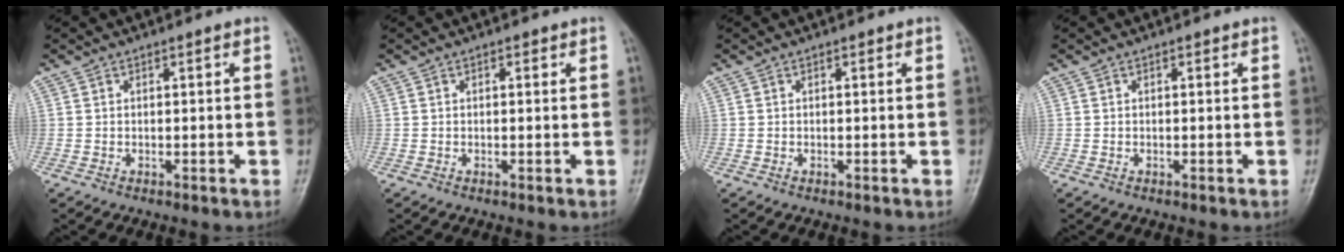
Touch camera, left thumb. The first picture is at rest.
{"total": 0.6, "force": [0.3, 0.4, 0.3], "torque": [0.001, 0.000, 0.001]}
{"total": 0.0}
{"total": 0.0}